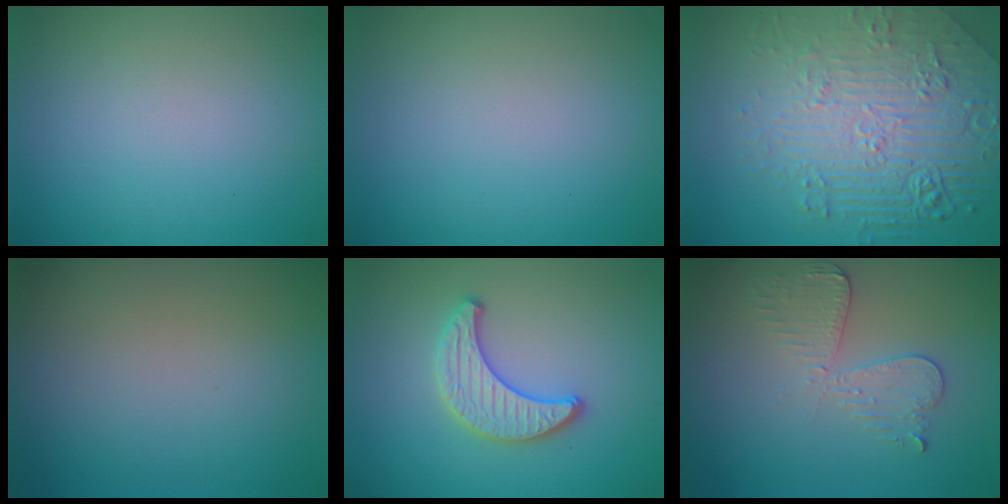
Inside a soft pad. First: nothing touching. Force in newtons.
{"total": 0.0}
{"total": 8.5, "press": 6.1, "slide": 5.9}
{"total": 0.0}
{"total": 3.2, "press": 3.1, "slide": 0.4}
{"total": 3.0, "press": 2.7, "slide": 1.2}